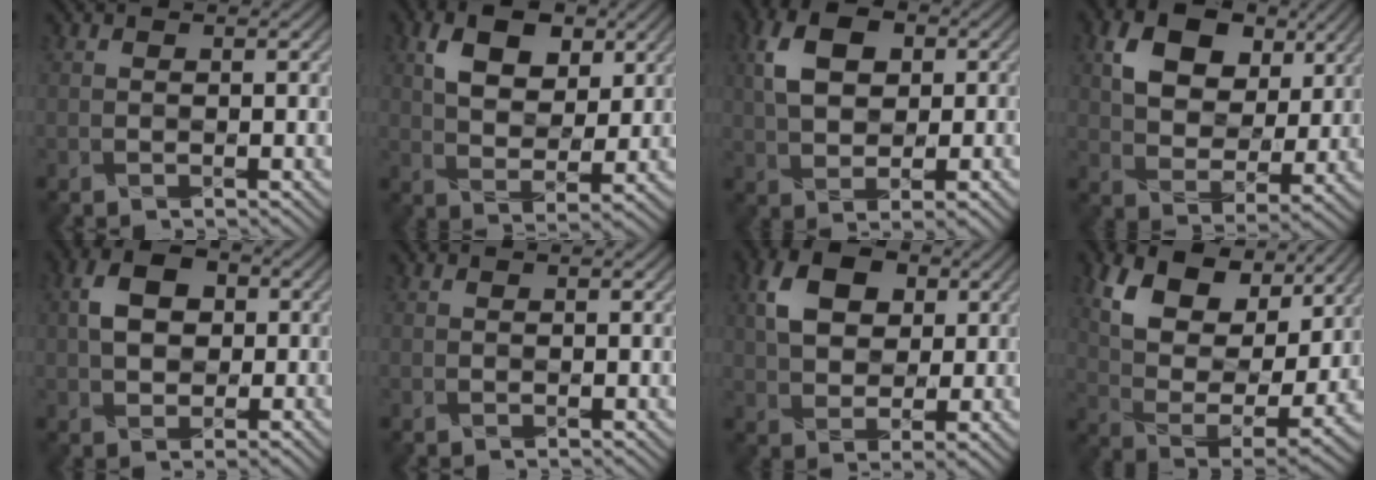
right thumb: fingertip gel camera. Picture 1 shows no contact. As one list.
[{"total": 7.8, "force": [3.5, 4.5, 5.3], "torque": [-0.095, 0.001, 0.066]}, {"total": 7.5, "force": [1.8, 4.7, 5.6], "torque": [-0.112, 0.009, 0.027]}, {"total": 10.0, "force": [4.7, 6.5, 5.9], "torque": [-0.118, 0.001, 0.082]}, {"total": 5.3, "force": [0.4, 3.8, 3.7], "torque": [-0.063, 0.008, 0.001]}, {"total": 0.0}, {"total": 7.6, "force": [2.4, 5.3, 5.0], "torque": [-0.098, 0.008, 0.042]}, {"total": 13.1, "force": [7.6, 6.8, 8.2], "torque": [-0.170, 0.008, 0.136]}]